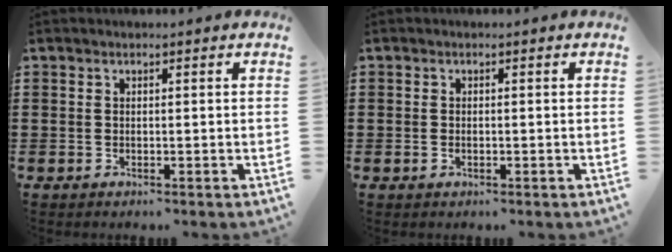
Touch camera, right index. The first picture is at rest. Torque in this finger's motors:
{"motor_torque": [0.35, 1.79, 0.00, 0.00]}